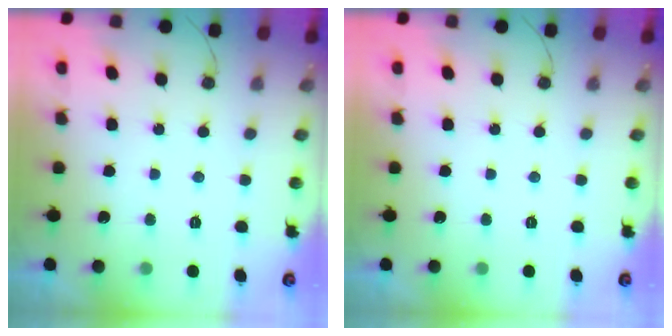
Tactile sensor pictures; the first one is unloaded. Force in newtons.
{"total": 0.0}